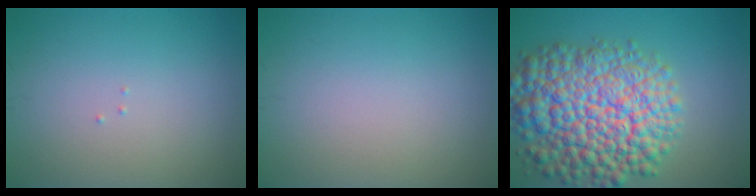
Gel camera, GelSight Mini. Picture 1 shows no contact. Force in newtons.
{"total": 0.0}
{"total": 12.8, "press": 12.8, "slide": 0.5}